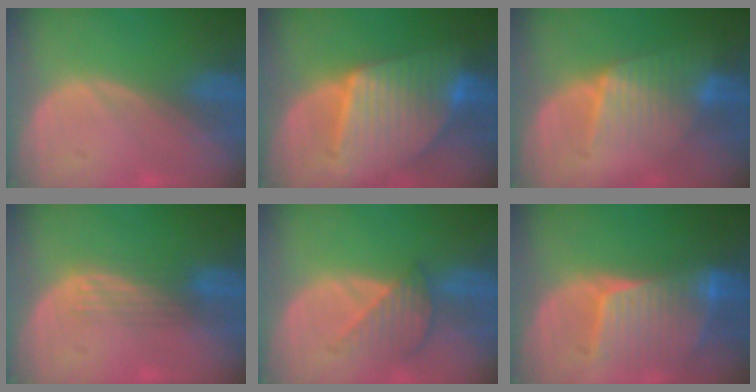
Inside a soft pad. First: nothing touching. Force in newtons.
{"total": 10.0, "press": 10.0, "slide": 0.8}
{"total": 6.4, "press": 6.2, "slide": 1.6}
{"total": 2.9, "press": 2.7, "slide": 1.2}
{"total": 4.6, "press": 4.2, "slide": 1.8}
{"total": 8.1, "press": 7.8, "slide": 2.3}